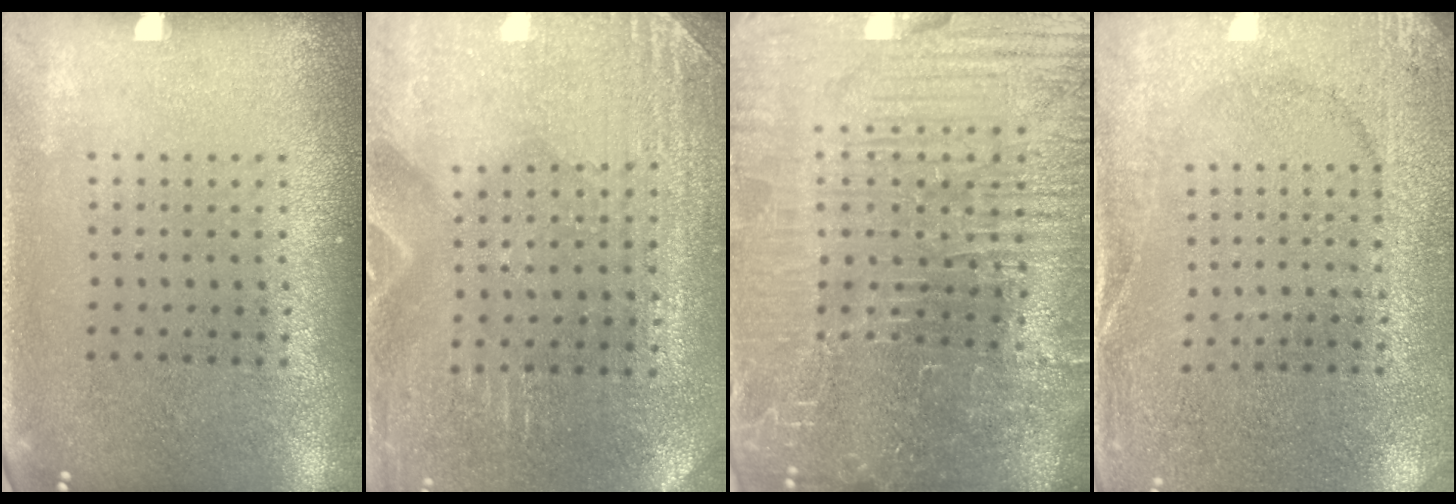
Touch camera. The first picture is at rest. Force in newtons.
{"total": 2.9, "press": 2.9, "slide": 0.4}
{"total": 6.7, "press": 6.0, "slide": 3.0}
{"total": 2.6, "press": 2.5, "slide": 0.6}